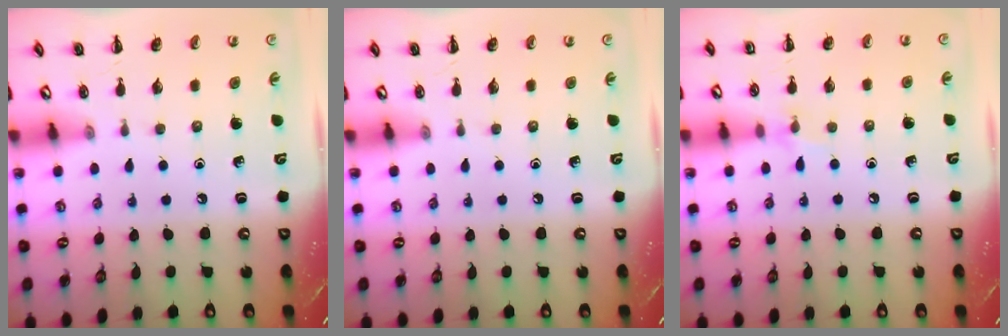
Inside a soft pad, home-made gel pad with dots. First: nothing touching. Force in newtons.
{"total": 0.0}
{"total": 5.4, "press": 5.1, "slide": 1.8}